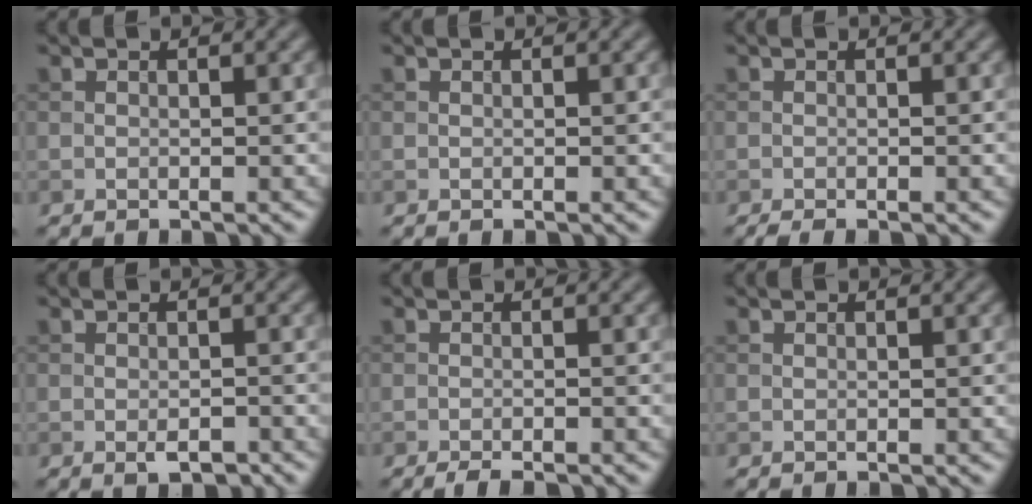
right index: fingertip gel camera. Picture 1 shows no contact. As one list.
[{"total": 0.0}, {"total": 1.3, "force": [-0.9, 0.2, 1.0], "torque": [-0.013, 0.000, -0.013]}, {"total": 1.9, "force": [-1.0, 0.8, 1.4], "torque": [-0.022, -0.003, -0.015]}, {"total": 1.8, "force": [-1.5, 0.3, 1.0], "torque": [-0.014, 0.000, -0.026]}, {"total": 0.0}]